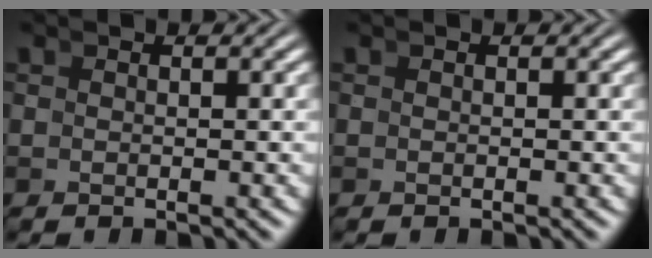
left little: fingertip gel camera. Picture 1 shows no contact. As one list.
[{"total": 0.0}]